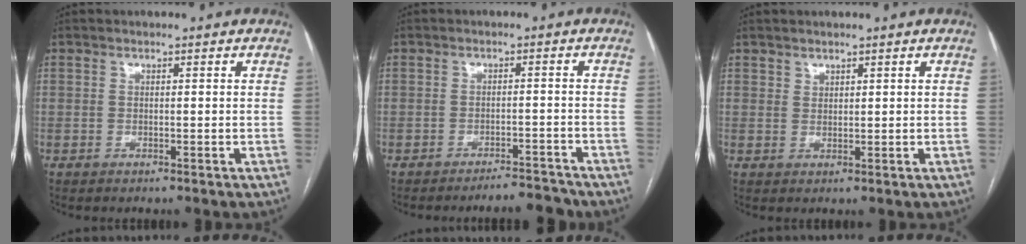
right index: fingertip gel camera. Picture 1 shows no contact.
{"total": 4.0, "force": [-4.0, 0.1, 0.4], "torque": [0.005, -0.002, -0.058]}
{"total": 4.6, "force": [3.3, 3.2, 0.2], "torque": [-0.004, 0.002, 0.069]}